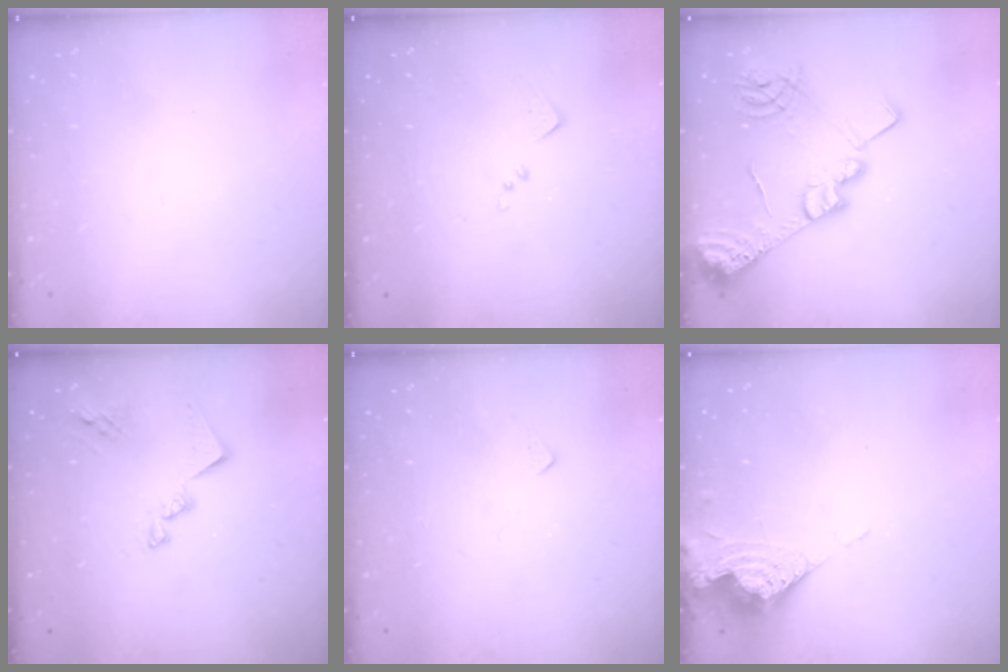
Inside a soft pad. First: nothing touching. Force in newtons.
{"total": 6.8, "press": 6.7, "slide": 0.6}
{"total": 18.2, "press": 18.1, "slide": 1.5}
{"total": 14.1, "press": 14.0, "slide": 0.9}
{"total": 5.2, "press": 5.1, "slide": 0.8}
{"total": 9.8, "press": 9.8, "slide": 0.8}